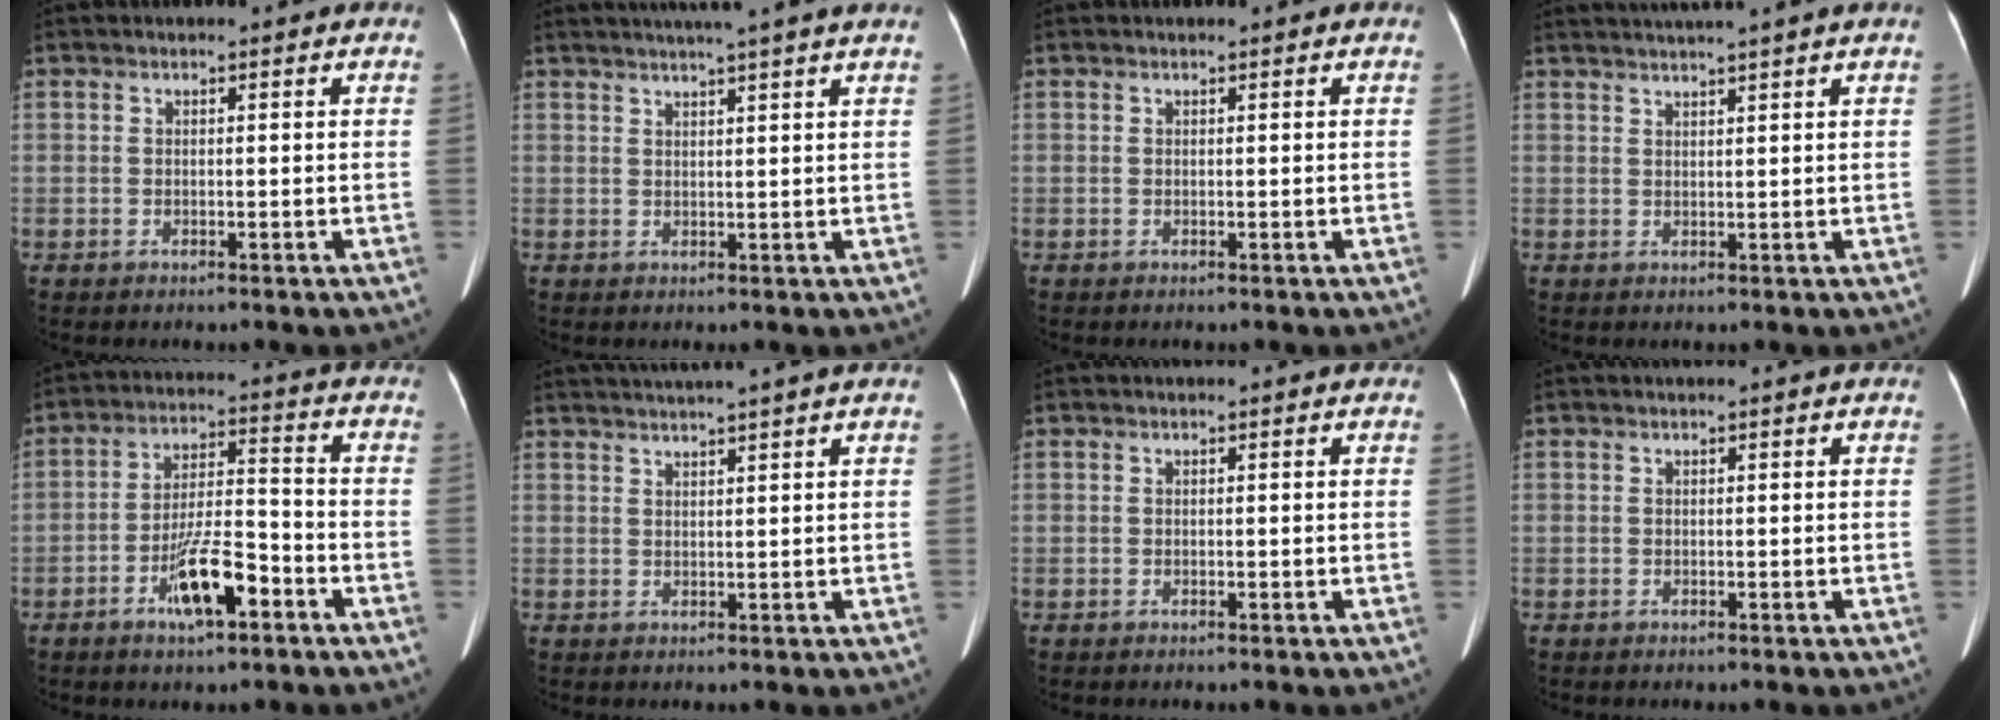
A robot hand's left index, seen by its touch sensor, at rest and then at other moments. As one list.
[{"total": 7.9, "force": [6.6, -1.3, 4.2], "torque": [-0.057, 0.022, 0.076]}, {"total": 0.0}, {"total": 5.6, "force": [4.8, -1.4, 2.6], "torque": [-0.034, 0.021, 0.068]}, {"total": 9.4, "force": [-4.8, 2.2, 7.8], "torque": [-0.152, 0.003, -0.081]}, {"total": 5.8, "force": [4.9, -1.5, 2.6], "torque": [-0.035, 0.020, 0.071]}, {"total": 0.0}, {"total": 0.0}]